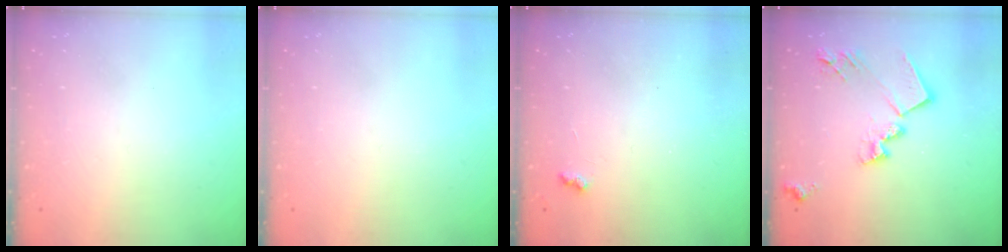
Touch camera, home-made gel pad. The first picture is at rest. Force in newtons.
{"total": 0.0}
{"total": 3.8, "press": 3.8, "slide": 0.6}
{"total": 17.0, "press": 17.0, "slide": 1.0}